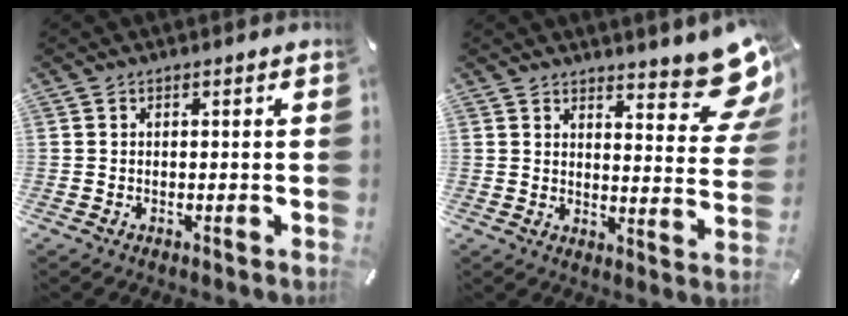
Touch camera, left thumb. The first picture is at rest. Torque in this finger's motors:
{"motor_torque": [1.46, 0.72, 0.20, -0.25, 0.05]}